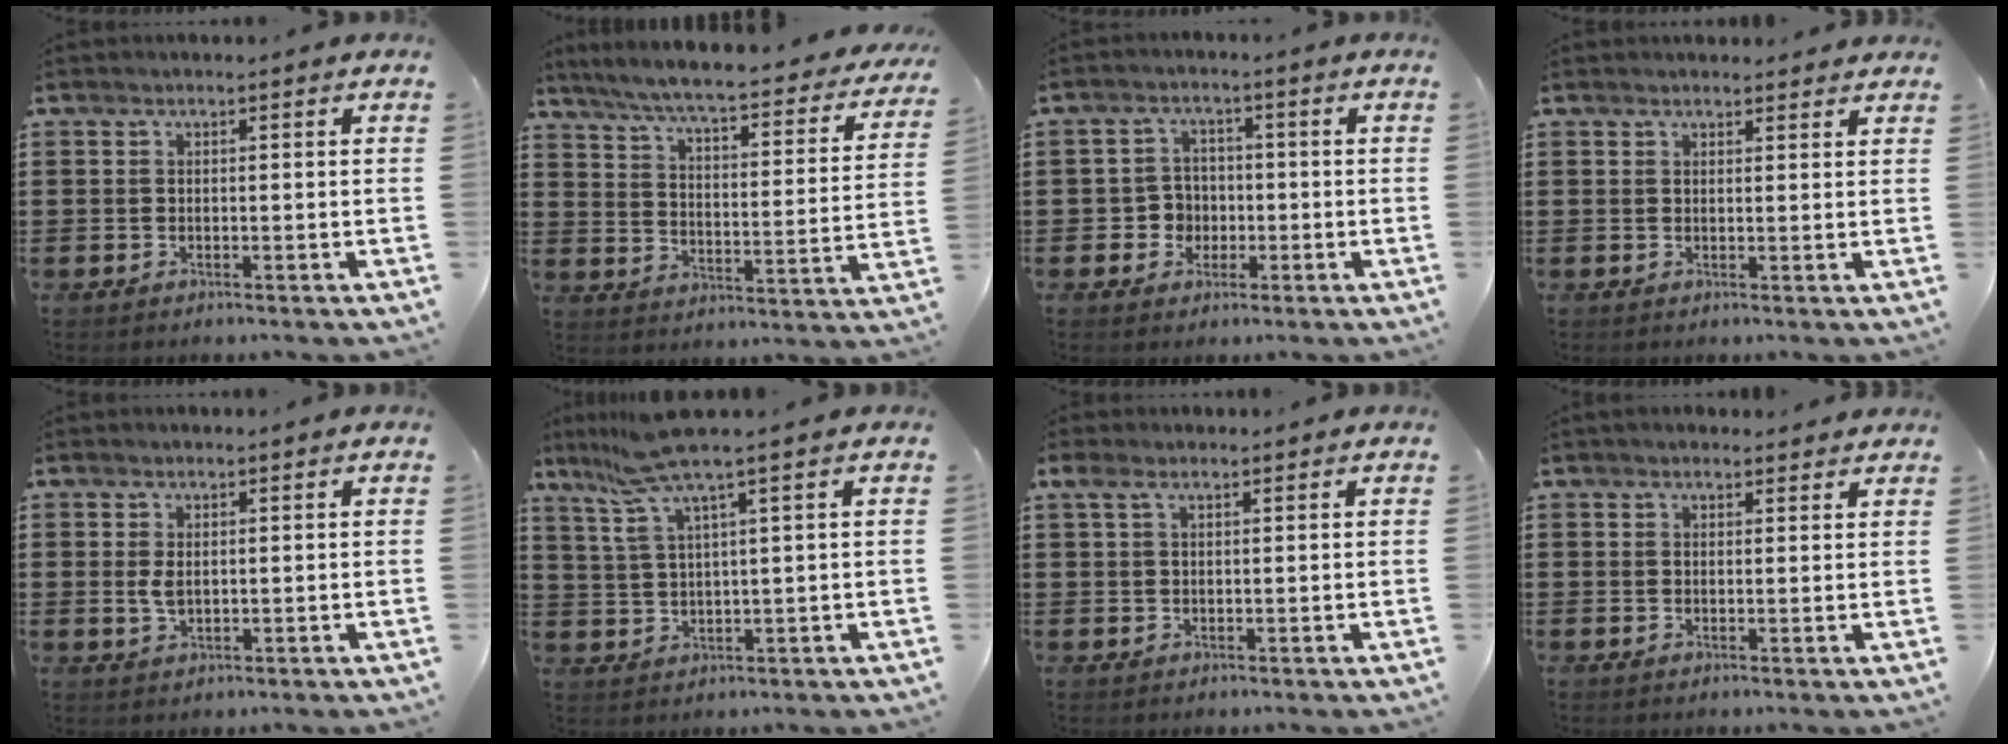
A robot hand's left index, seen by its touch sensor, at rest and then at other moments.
{"total": 5.9, "force": [5.1, -0.4, 2.9], "torque": [-0.080, -0.046, 0.081]}
{"total": 3.8, "force": [-1.0, 3.5, 1.3], "torque": [-0.036, 0.005, -0.021]}
{"total": 1.5, "force": [1.4, 0.3, 0.2], "torque": [-0.005, 0.003, 0.028]}
{"total": 2.4, "force": [0.2, 1.3, 2.1], "torque": [-0.057, -0.002, -0.001]}
{"total": 6.9, "force": [4.6, -0.1, 5.1], "torque": [-0.122, -0.015, 0.077]}
{"total": 1.9, "force": [0.7, 0.9, 1.5], "torque": [-0.039, 0.004, 0.010]}
{"total": 1.5, "force": [1.4, 0.4, 0.2], "torque": [-0.006, 0.002, 0.029]}